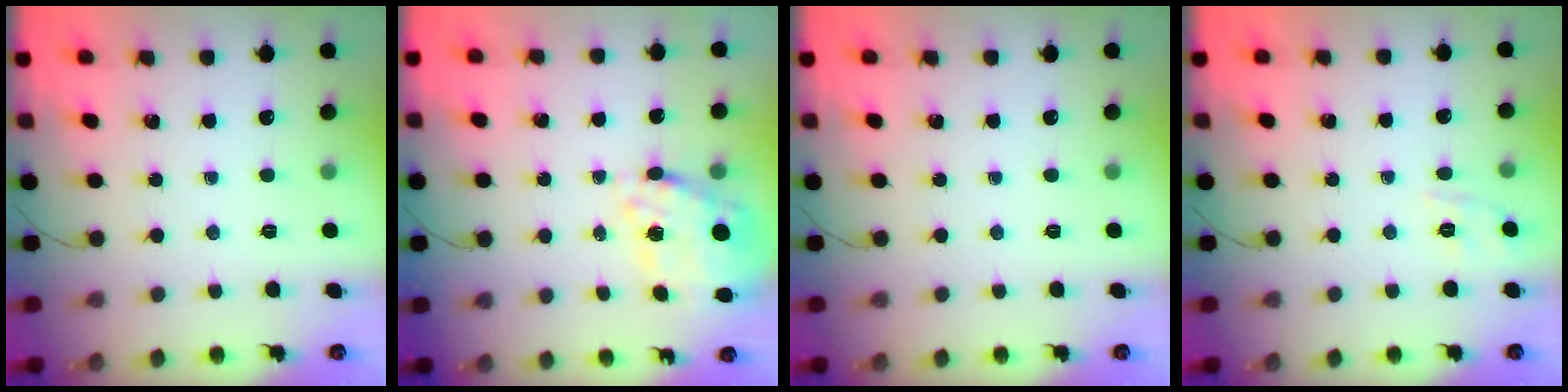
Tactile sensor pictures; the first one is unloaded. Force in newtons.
{"total": 17.7, "press": 17.3, "slide": 3.8}
{"total": 0.0}
{"total": 1.7, "press": 0.3, "slide": 1.6}